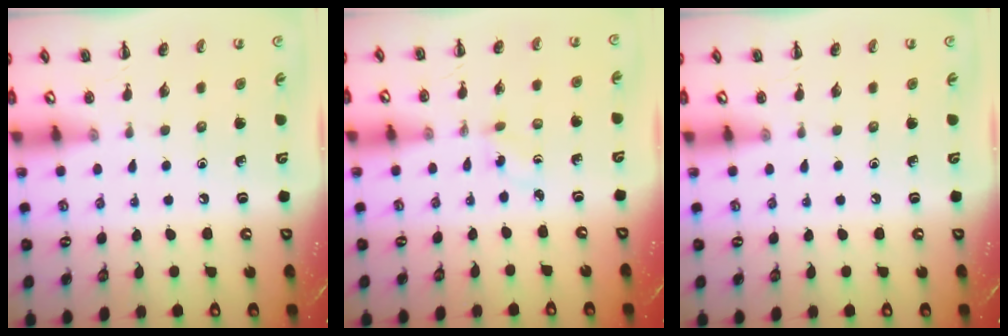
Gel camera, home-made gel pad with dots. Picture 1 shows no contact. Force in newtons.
{"total": 1.5, "press": 1.4, "slide": 0.7}
{"total": 0.0}